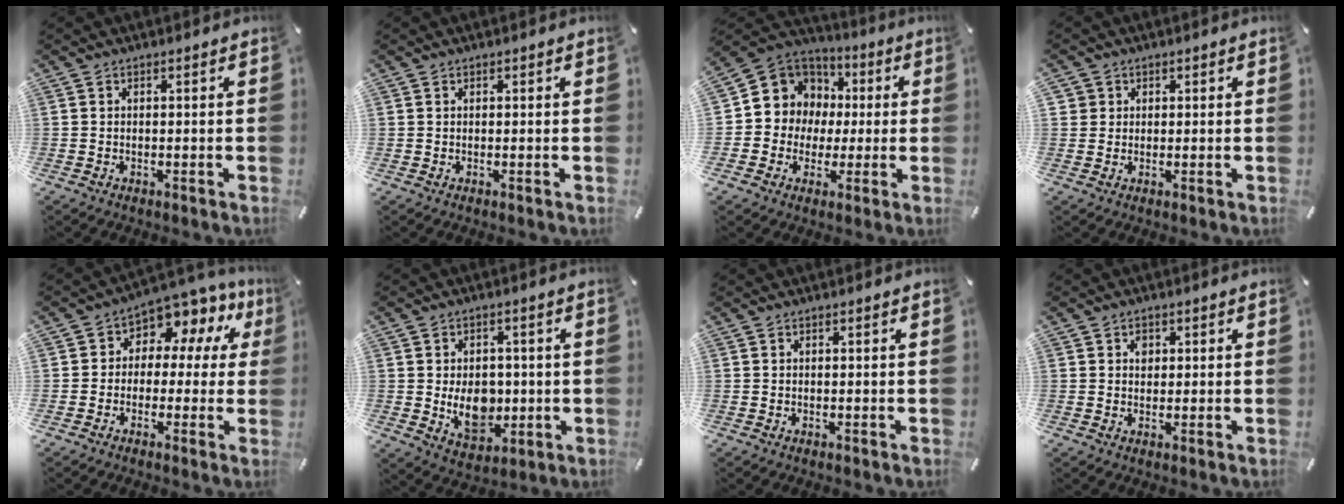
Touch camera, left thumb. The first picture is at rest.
{"total": 0.5, "force": [0.3, 0.5, -0.1], "torque": [0.005, 0.004, 0.004]}
{"total": 9.6, "force": [0.9, 9.6, 0.6], "torque": [-0.027, -0.021, 0.022]}
{"total": 2.8, "force": [1.0, 2.6, 0.1], "torque": [0.001, 0.001, 0.016]}
{"total": 6.2, "force": [2.4, 4.8, 3.2], "torque": [-0.060, -0.033, 0.043]}
{"total": 9.6, "force": [-0.9, 7.3, 6.1], "torque": [-0.090, -0.003, -0.014]}
{"total": 0.0}
{"total": 1.9, "force": [0.5, 1.6, 0.8], "torque": [-0.005, -0.003, 0.005]}